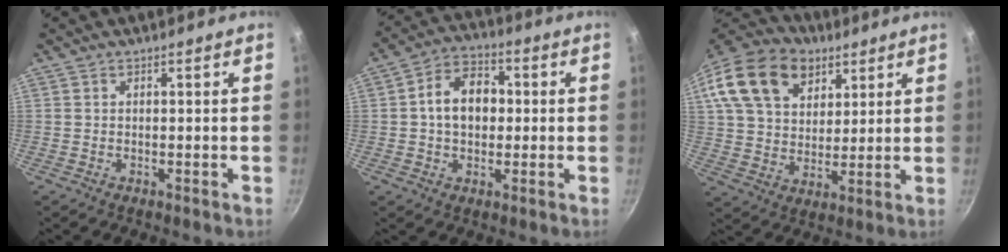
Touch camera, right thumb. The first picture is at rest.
{"total": 10.0, "force": [0.5, 7.2, 6.9], "torque": [-0.081, 0.022, -0.004]}
{"total": 21.9, "force": [10.8, 14.9, 11.9], "torque": [-0.217, 0.003, 0.191]}